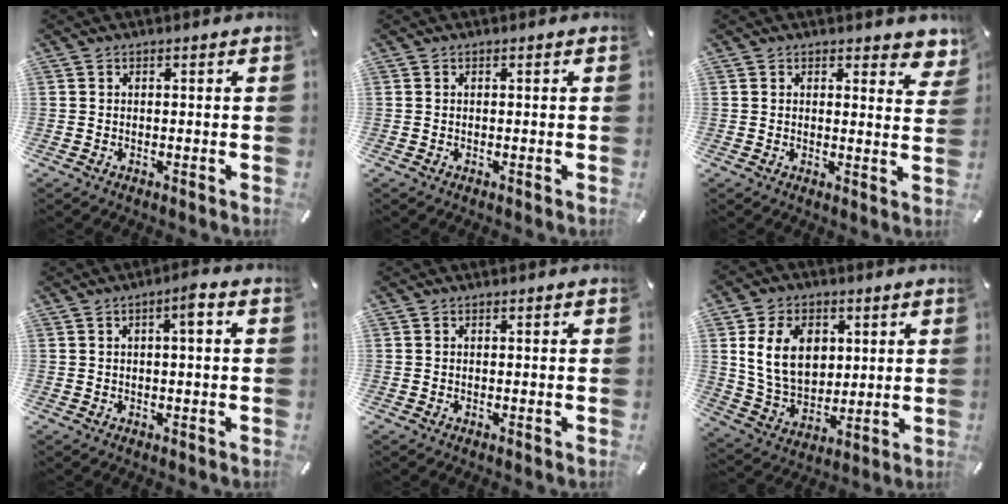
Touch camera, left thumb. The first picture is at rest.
{"total": 0.0}
{"total": 3.7, "force": [2.9, 1.8, 1.5], "torque": [-0.006, -0.020, 0.046]}
{"total": 3.6, "force": [0.8, 0.8, 3.4], "torque": [-0.058, 0.004, 0.008]}
{"total": 0.0}
{"total": 13.1, "force": [3.4, 9.8, 8.0], "torque": [-0.165, 0.002, 0.060]}